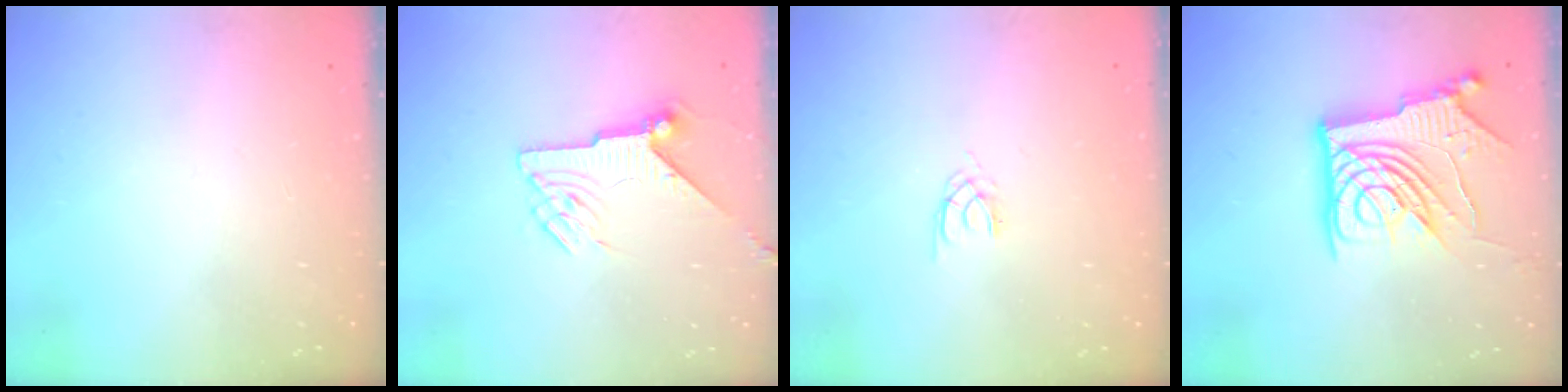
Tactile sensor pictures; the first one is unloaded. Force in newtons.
{"total": 7.3, "press": 7.3, "slide": 0.7}
{"total": 1.3, "press": 1.2, "slide": 0.3}
{"total": 16.5, "press": 16.4, "slide": 1.7}